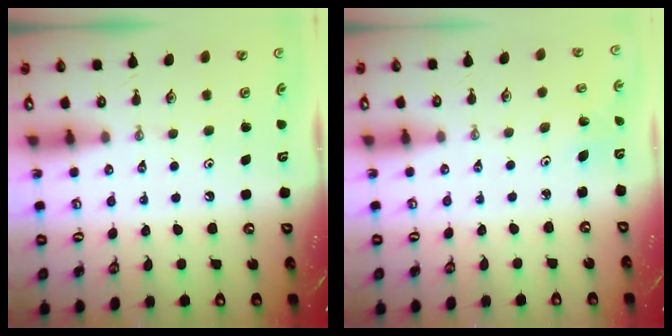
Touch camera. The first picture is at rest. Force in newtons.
{"total": 1.4, "press": 1.4, "slide": 0.1}